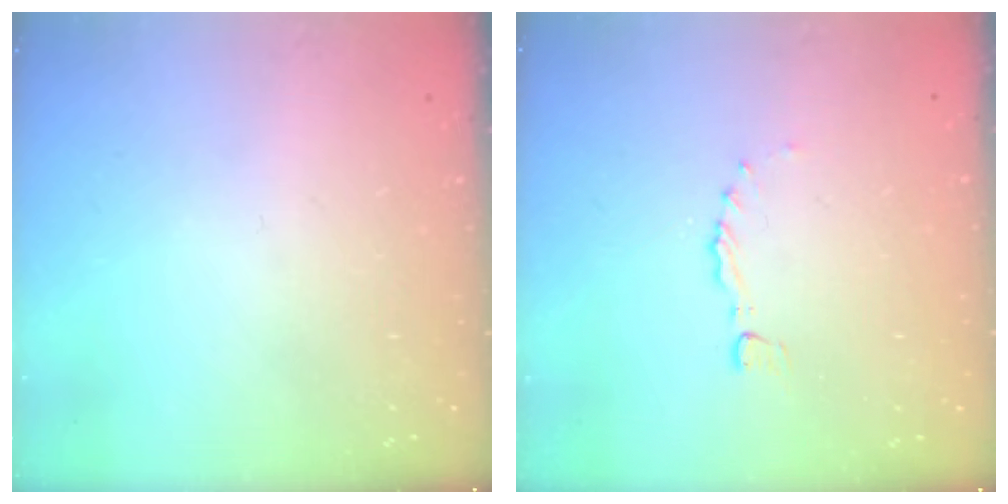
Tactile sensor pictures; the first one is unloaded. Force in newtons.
{"total": 0.0}